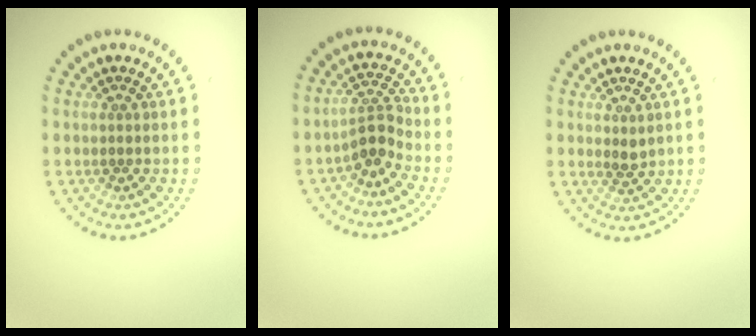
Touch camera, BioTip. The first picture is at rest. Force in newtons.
{"total": 2.4, "press": 1.7, "slide": 1.7}
{"total": 1.1, "press": 1.0, "slide": 0.4}